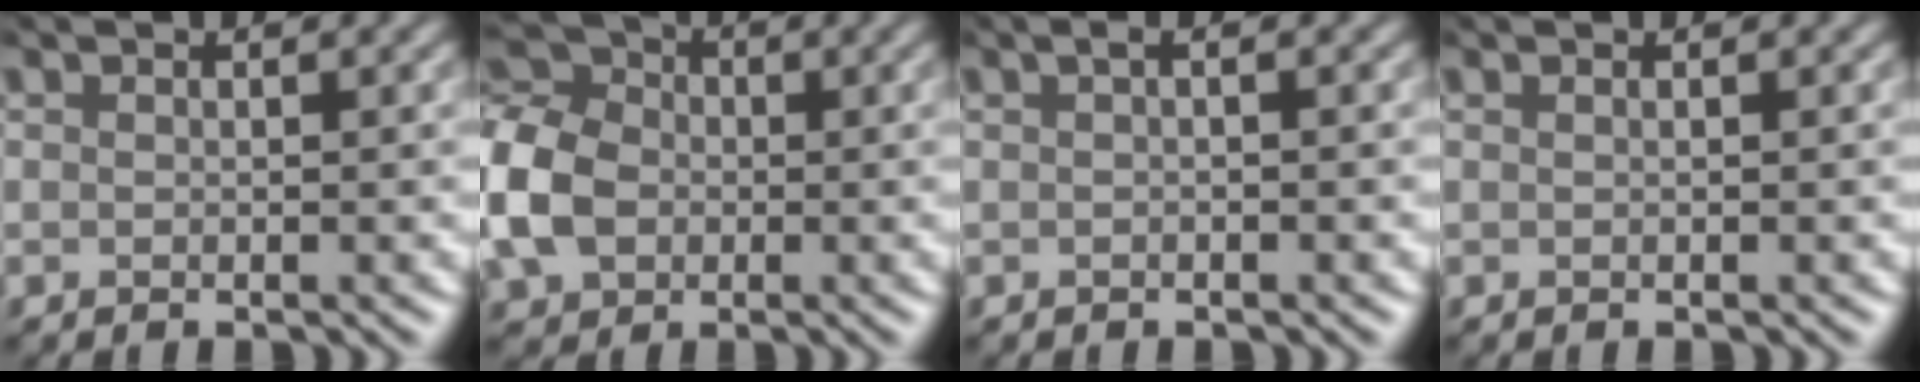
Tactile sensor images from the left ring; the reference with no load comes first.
{"total": 7.8, "force": [-1.8, 6.0, 4.6], "torque": [-0.118, 0.007, -0.056]}
{"total": 0.7, "force": [0.0, 0.1, 0.7], "torque": [-0.013, 0.000, -0.001]}
{"total": 0.0}